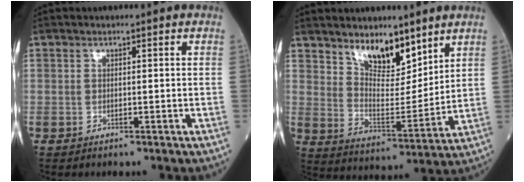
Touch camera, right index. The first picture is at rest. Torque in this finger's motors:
{"motor_torque": [0.35, 0.35, 0.14, 0.08]}